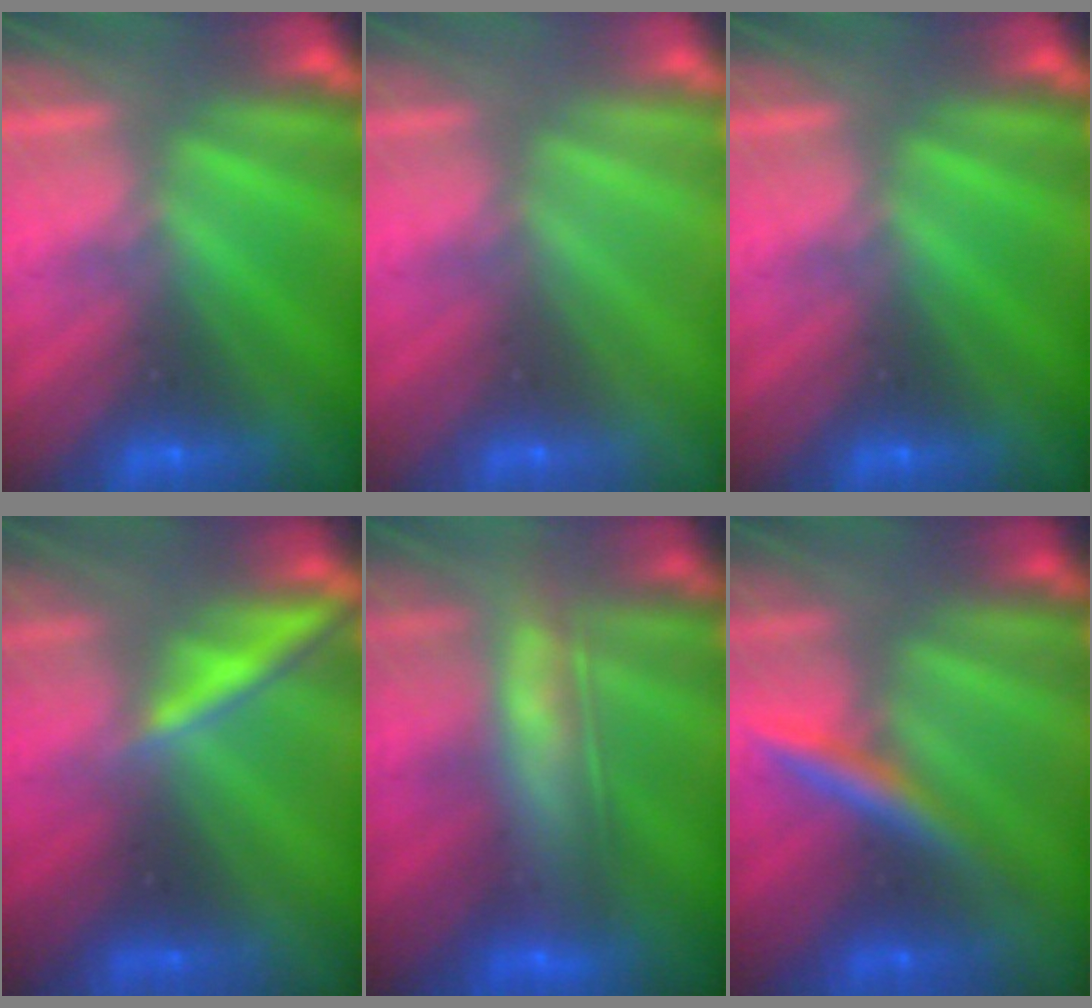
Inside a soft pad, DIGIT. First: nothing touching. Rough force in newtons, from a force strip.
{"total": 2.9}
{"total": 0.0}
{"total": 1.9}
{"total": 6.3}
{"total": 2.4}